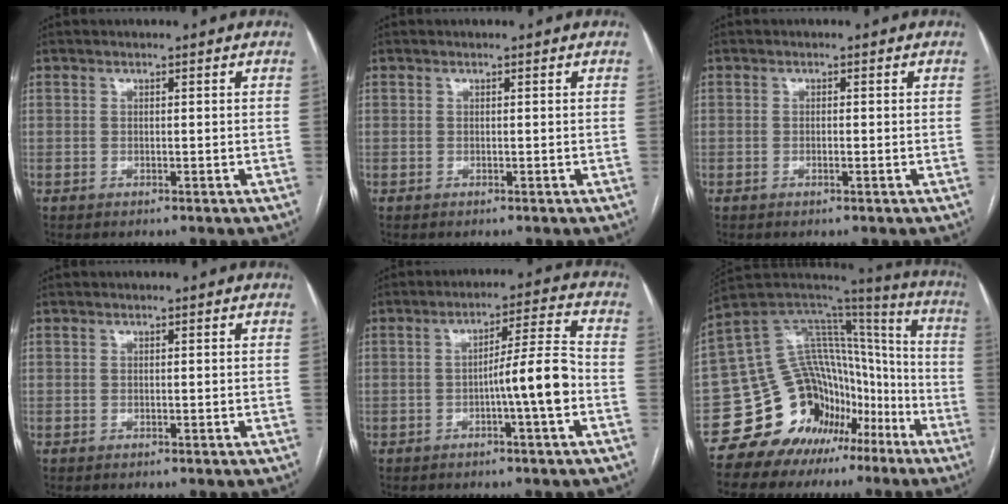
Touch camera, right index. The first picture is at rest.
{"total": 0.0}
{"total": 0.7, "force": [-0.2, 0.2, 0.6], "torque": [-0.012, -0.001, -0.003]}
{"total": 0.0}
{"total": 7.9, "force": [-2.3, -0.5, 7.5], "torque": [-0.117, 0.012, -0.035]}
{"total": 19.0, "force": [-10.9, 14.0, 6.9], "torque": [-0.098, 0.122, -0.169]}